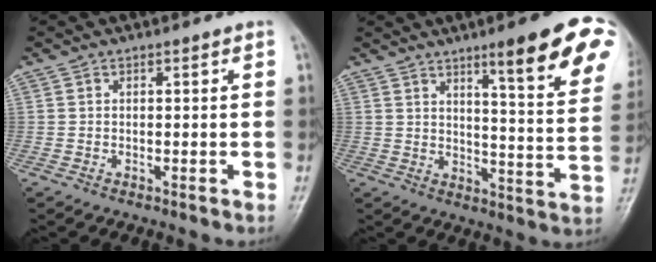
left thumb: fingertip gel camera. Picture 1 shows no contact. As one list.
[{"total": 17.5, "force": [9.8, 2.6, 14.3], "torque": [-0.151, -0.050, 0.131]}]